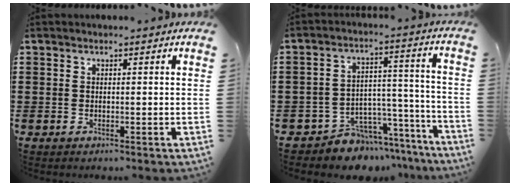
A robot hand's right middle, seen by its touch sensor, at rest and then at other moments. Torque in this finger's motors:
{"motor_torque": [0.18, -0.07, 0.17, 0.04]}